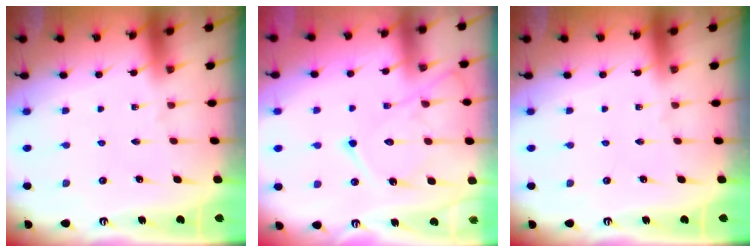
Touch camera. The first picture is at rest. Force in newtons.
{"total": 13.9, "press": 13.8, "slide": 1.5}
{"total": 0.0}